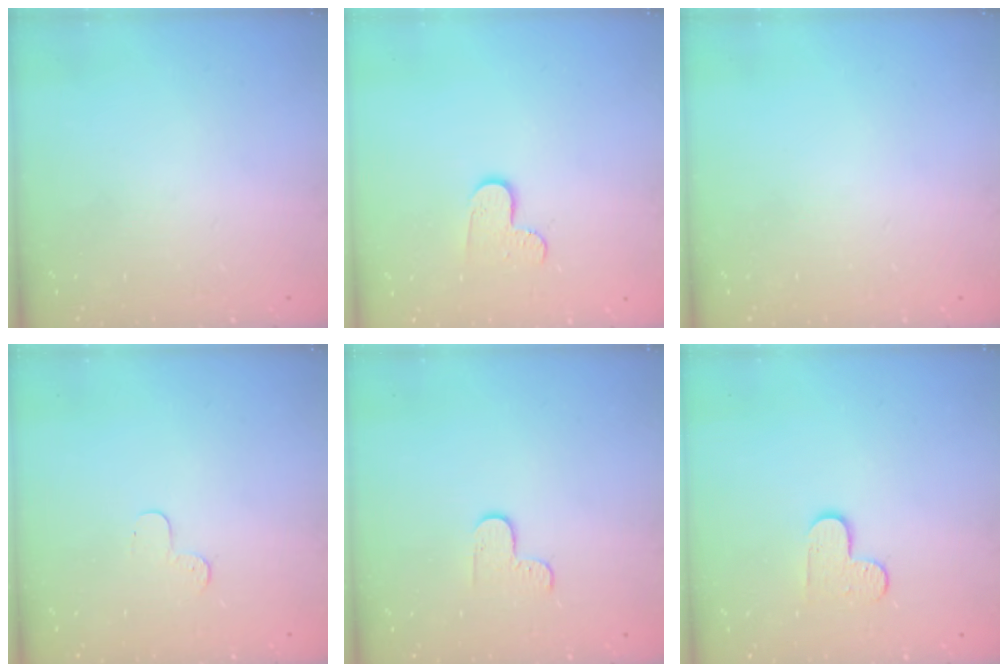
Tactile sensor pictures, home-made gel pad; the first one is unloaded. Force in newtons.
{"total": 6.6, "press": 6.6, "slide": 0.5}
{"total": 0.0}
{"total": 3.2, "press": 3.2, "slide": 0.3}
{"total": 3.6, "press": 3.5, "slide": 0.4}
{"total": 6.7, "press": 6.6, "slide": 0.6}